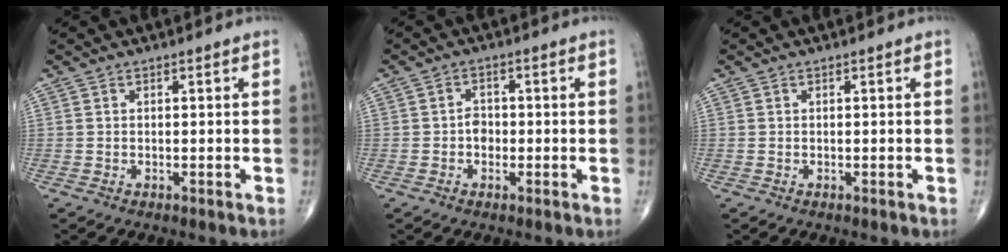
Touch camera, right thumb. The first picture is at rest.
{"total": 2.4, "force": [-0.5, 2.0, 1.3], "torque": [-0.005, 0.008, -0.015]}
{"total": 0.0}